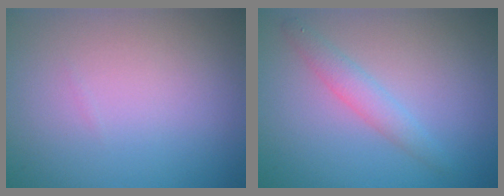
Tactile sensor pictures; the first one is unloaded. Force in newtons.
{"total": 2.0, "press": 2.0, "slide": 0.1}